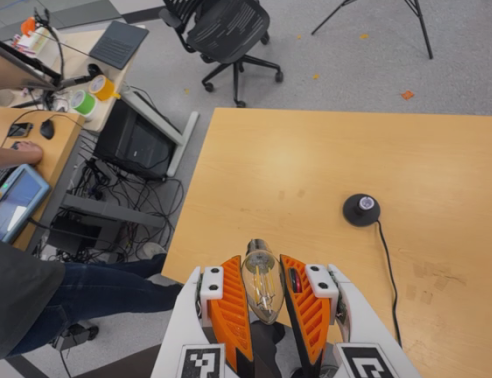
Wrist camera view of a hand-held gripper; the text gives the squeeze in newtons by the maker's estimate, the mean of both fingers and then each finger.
{"total": 12.5, "left": 13.0, "right": 12.0}